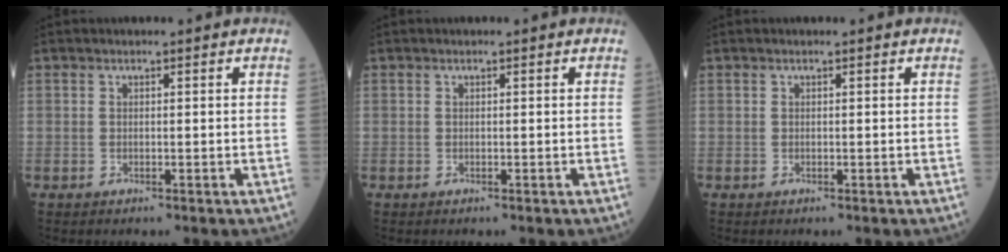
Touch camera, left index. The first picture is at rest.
{"total": 0.0}
{"total": 0.0}